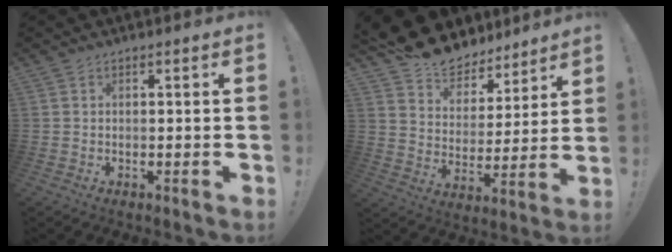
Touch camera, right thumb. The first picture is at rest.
{"total": 12.1, "force": [10.5, 5.8, 2.1], "torque": [-0.051, -0.083, 0.195]}